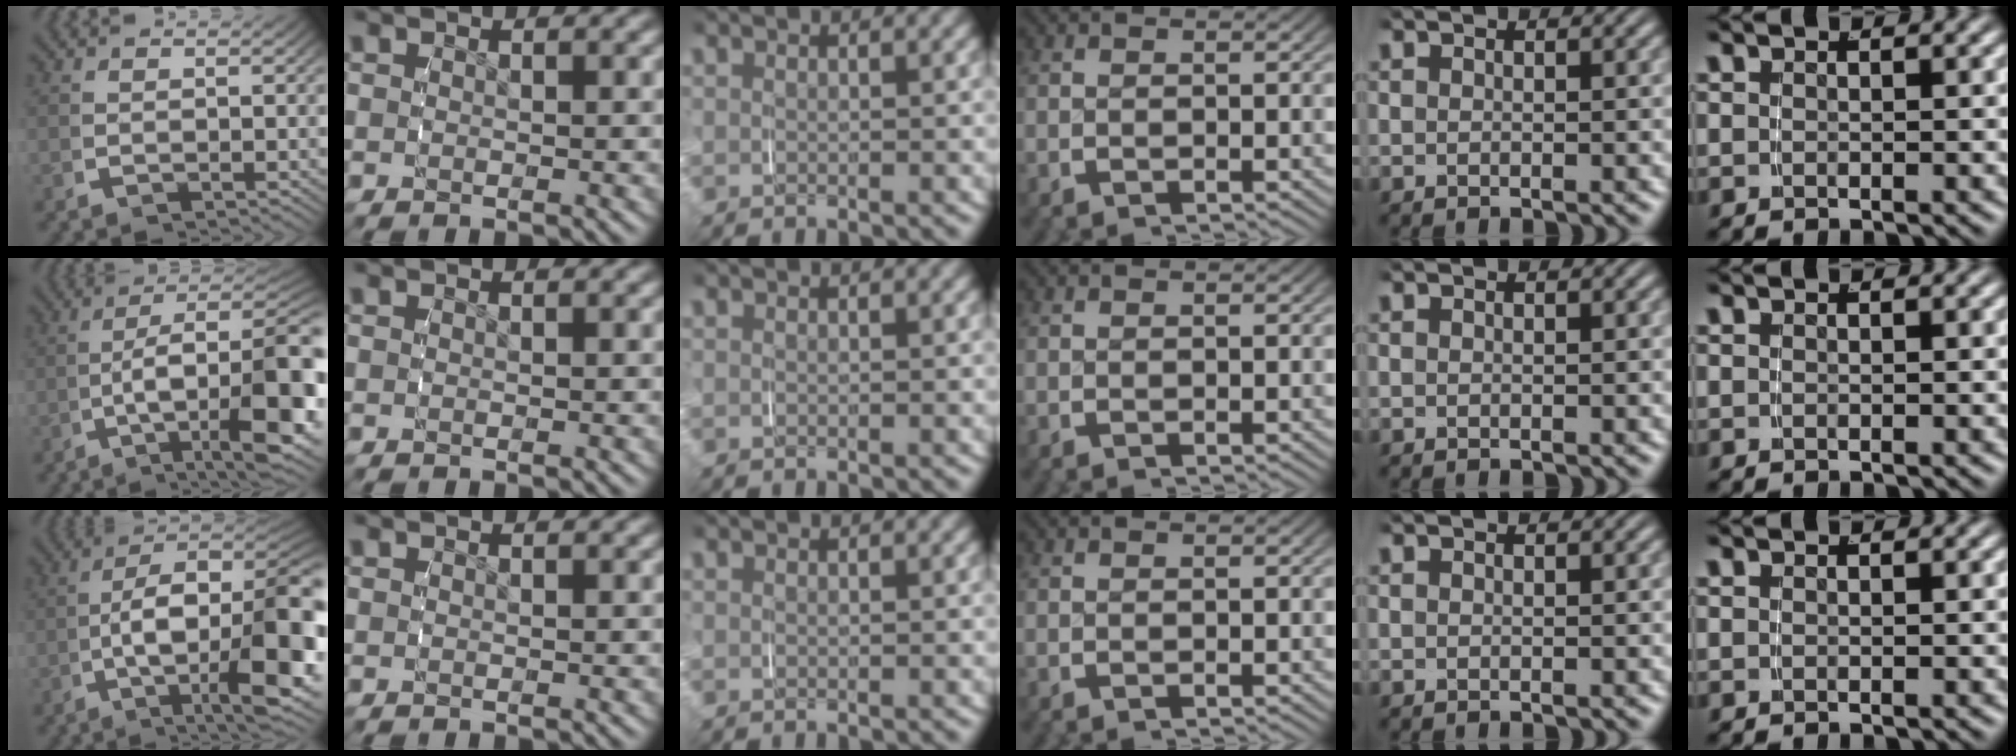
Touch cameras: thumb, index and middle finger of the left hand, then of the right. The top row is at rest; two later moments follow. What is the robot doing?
{"motion": "grasp_and_lifting", "object": "jewelry box"}